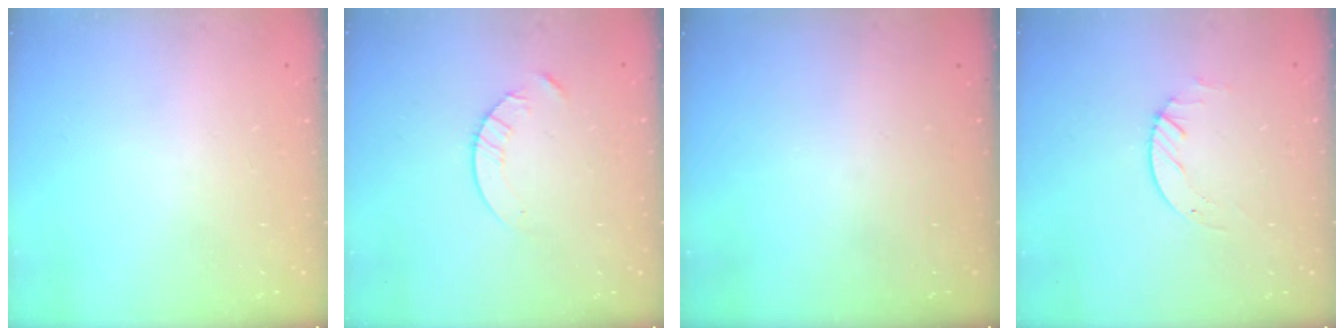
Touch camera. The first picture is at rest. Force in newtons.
{"total": 3.6, "press": 3.6, "slide": 0.4}
{"total": 0.0}
{"total": 2.5, "press": 2.5, "slide": 0.2}